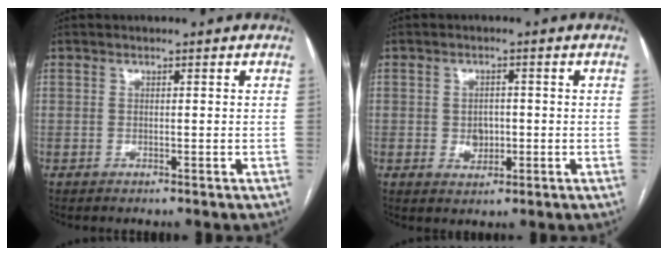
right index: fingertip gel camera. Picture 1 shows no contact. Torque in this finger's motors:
{"motor_torque": [-0.13, 0.05, 0.00, 0.02]}